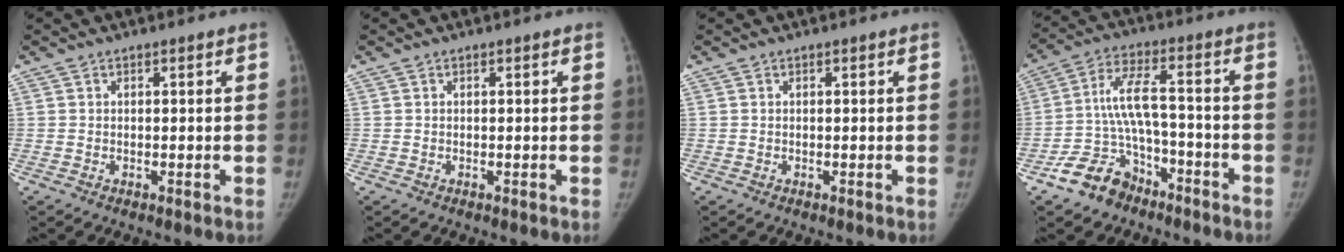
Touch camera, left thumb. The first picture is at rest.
{"total": 0.0}
{"total": 0.0}
{"total": 10.8, "force": [-6.8, 6.2, 5.6], "torque": [-0.108, 0.058, -0.124]}